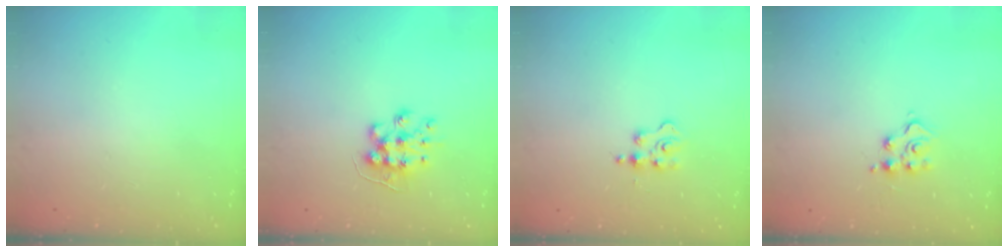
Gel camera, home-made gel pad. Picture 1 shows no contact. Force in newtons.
{"total": 9.8, "press": 9.8, "slide": 0.3}
{"total": 2.1, "press": 2.1, "slide": 0.4}
{"total": 6.7, "press": 6.7, "slide": 0.0}